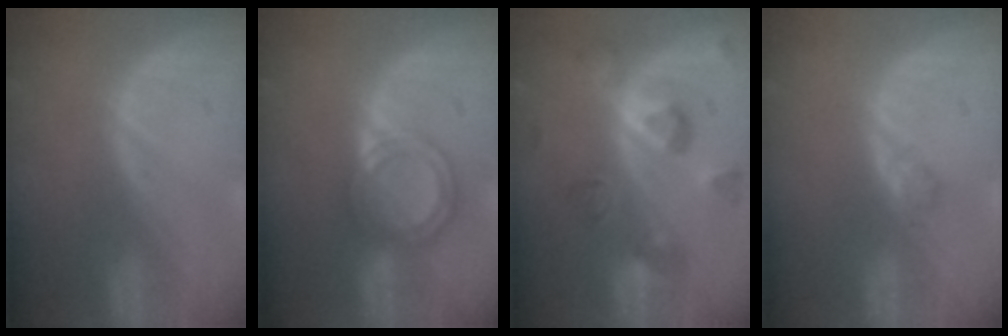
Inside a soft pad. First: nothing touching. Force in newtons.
{"total": 6.2, "press": 5.4, "slide": 2.9}
{"total": 8.4, "press": 8.4, "slide": 0.3}
{"total": 1.4, "press": 1.4, "slide": 0.1}